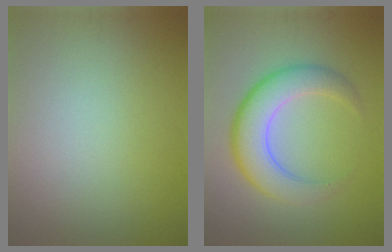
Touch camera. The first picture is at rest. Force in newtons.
{"total": 6.2, "press": 6.2, "slide": 0.3}